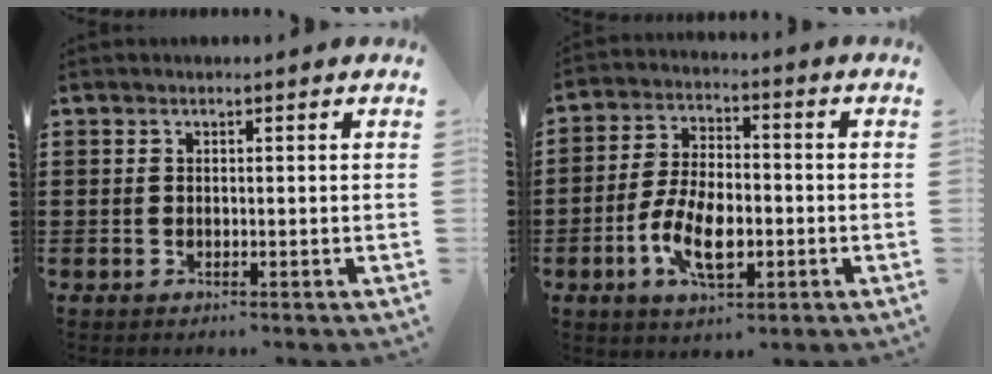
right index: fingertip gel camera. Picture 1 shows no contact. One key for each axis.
{"total": 8.7, "fx": -2.9, "fy": 4.2, "fz": 7.0, "tx": -0.157, "ty": -0.003, "tz": -0.058}